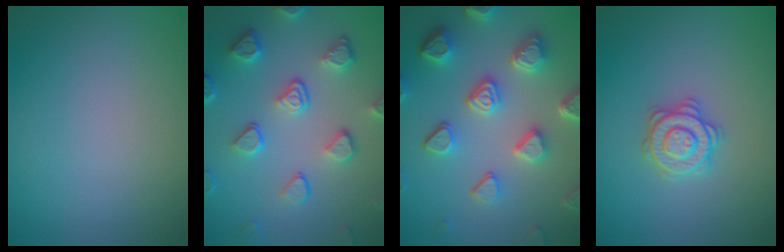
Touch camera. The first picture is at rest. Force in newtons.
{"total": 5.4, "press": 4.2, "slide": 3.4}
{"total": 6.7, "press": 5.4, "slide": 4.0}
{"total": 2.8, "press": 2.8, "slide": 0.4}